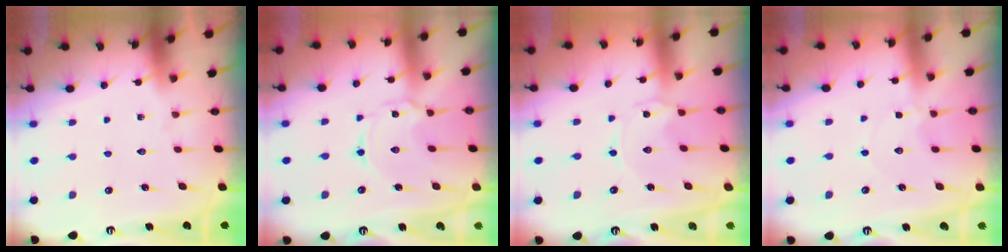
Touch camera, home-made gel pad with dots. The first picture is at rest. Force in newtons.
{"total": 2.2, "press": 2.2, "slide": 0.3}
{"total": 0.0}
{"total": 1.0, "press": 1.0, "slide": 0.1}